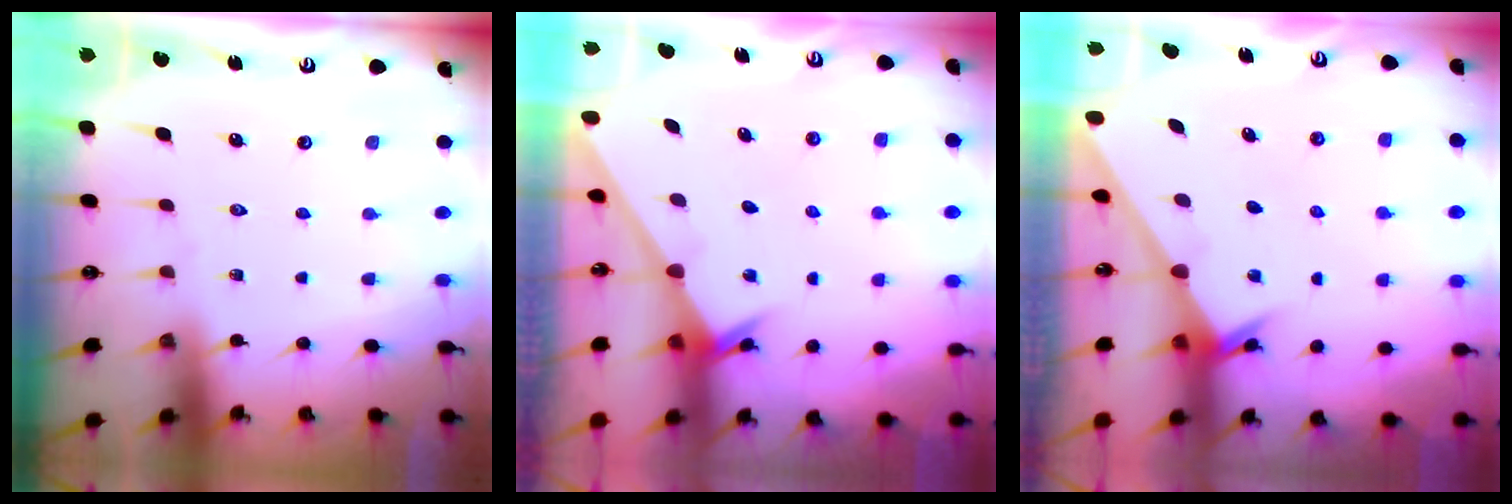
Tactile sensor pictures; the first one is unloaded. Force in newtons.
{"total": 2.5, "press": 2.5, "slide": 0.2}
{"total": 2.3, "press": 2.3, "slide": 0.2}